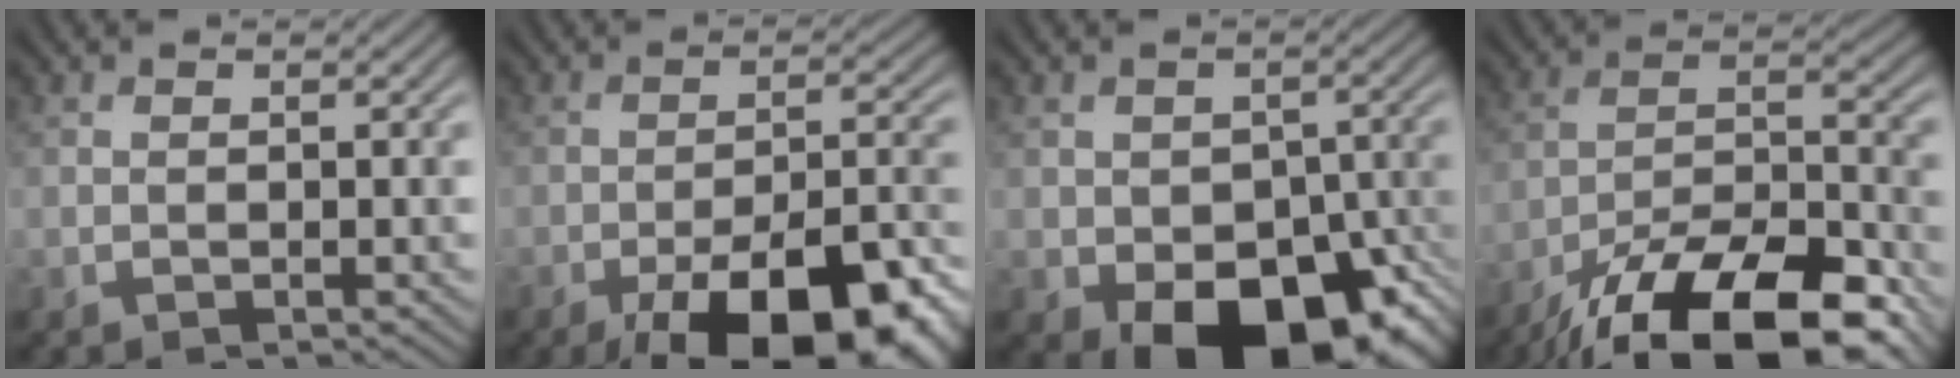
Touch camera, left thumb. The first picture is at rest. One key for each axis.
{"total": 16.1, "fx": -9.8, "fy": 5.7, "fz": 11.5, "tx": -0.160, "ty": -0.005, "tz": -0.152}
{"total": 13.6, "fx": -6.1, "fy": 8.2, "fz": 8.9, "tx": -0.125, "ty": -0.041, "tz": -0.083}
{"total": 17.6, "fx": -12.9, "fy": 5.4, "fz": 10.7, "tx": -0.195, "ty": -0.033, "tz": -0.212}